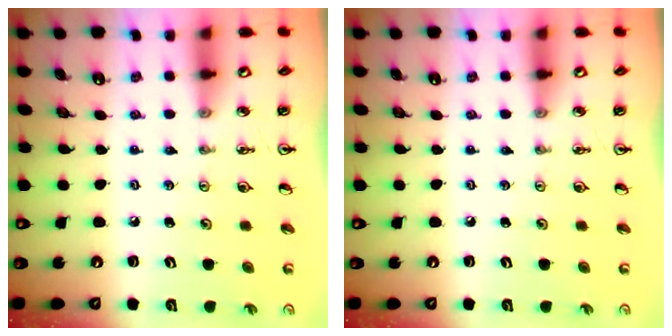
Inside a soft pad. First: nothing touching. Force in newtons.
{"total": 0.0}